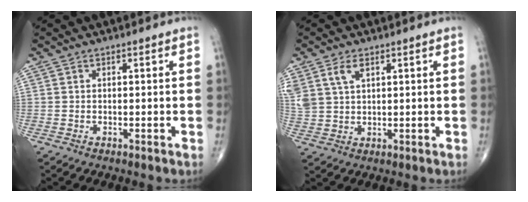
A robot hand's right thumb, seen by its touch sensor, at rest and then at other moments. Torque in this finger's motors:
{"motor_torque": [0.85, 0.81, 0.57, 0.50, 0.03]}